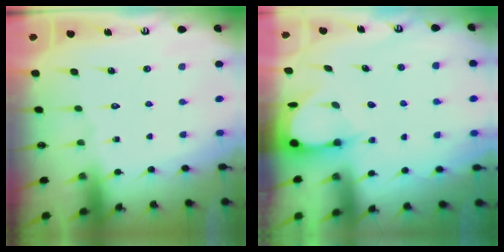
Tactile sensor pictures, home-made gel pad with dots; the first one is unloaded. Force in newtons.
{"total": 3.6, "press": 3.5, "slide": 0.3}